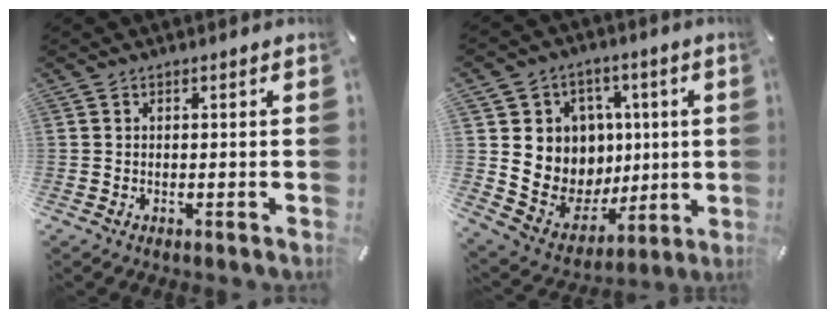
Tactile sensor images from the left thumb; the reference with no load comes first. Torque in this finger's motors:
{"motor_torque": [2.43, 2.52, 0.68, 0.12, 0.44]}